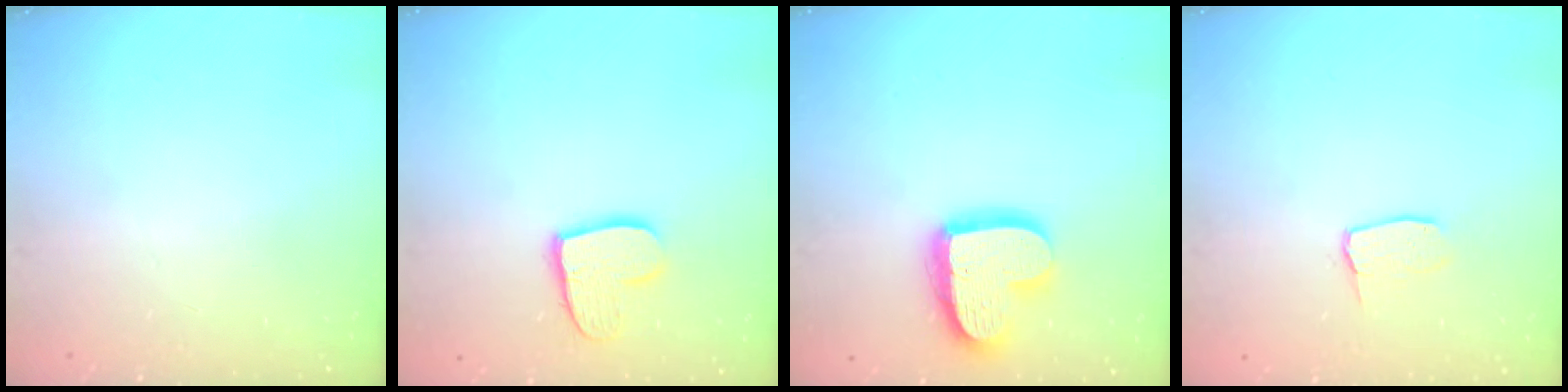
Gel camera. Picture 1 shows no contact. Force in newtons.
{"total": 11.9, "press": 11.9, "slide": 0.9}
{"total": 17.2, "press": 17.1, "slide": 1.4}
{"total": 3.0, "press": 3.0, "slide": 0.2}